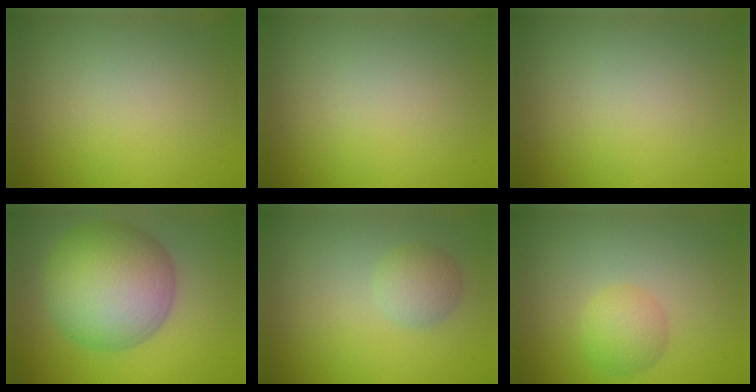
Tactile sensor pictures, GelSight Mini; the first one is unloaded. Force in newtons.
{"total": 0.0}
{"total": 0.0}
{"total": 11.3, "press": 11.2, "slide": 0.4}
{"total": 2.2, "press": 2.2, "slide": 0.1}
{"total": 2.4, "press": 2.4, "slide": 0.1}